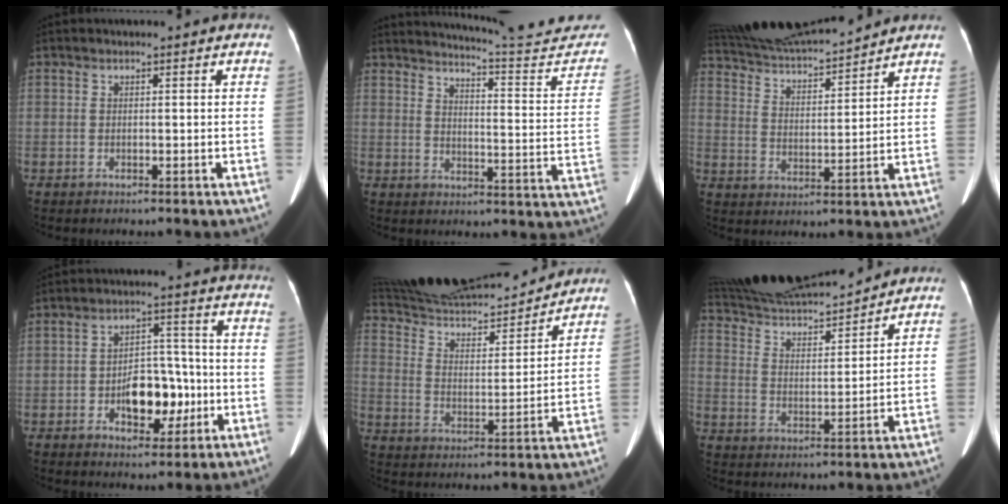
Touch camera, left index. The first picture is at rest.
{"total": 20.9, "force": [20.0, 0.1, 6.0], "torque": [-0.080, -0.093, 0.239]}
{"total": 16.6, "force": [15.6, 1.1, 5.5], "torque": [-0.102, 0.020, 0.269]}
{"total": 8.6, "force": [-2.4, 4.8, 6.6], "torque": [-0.102, 0.020, -0.034]}
{"total": 23.0, "force": [21.5, 3.1, 7.6], "torque": [-0.136, 0.002, 0.339]}
{"total": 18.9, "force": [17.6, 2.1, 6.4], "torque": [-0.117, 0.017, 0.298]}